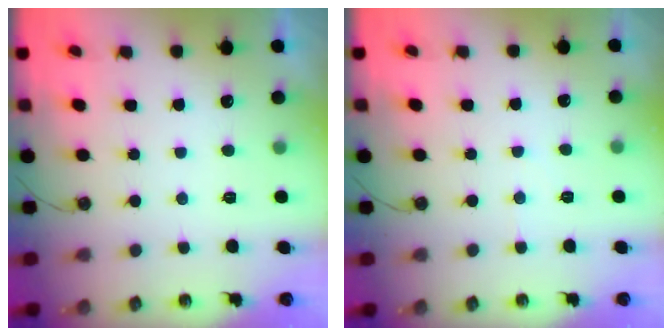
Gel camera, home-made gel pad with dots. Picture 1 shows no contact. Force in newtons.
{"total": 3.2, "press": 3.1, "slide": 0.7}